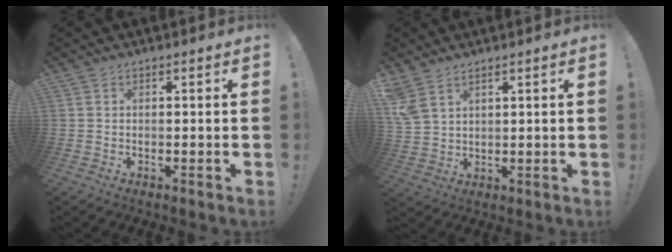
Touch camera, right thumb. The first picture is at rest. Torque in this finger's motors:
{"motor_torque": [0.00, 0.25, 0.19, 0.10, 0.08]}